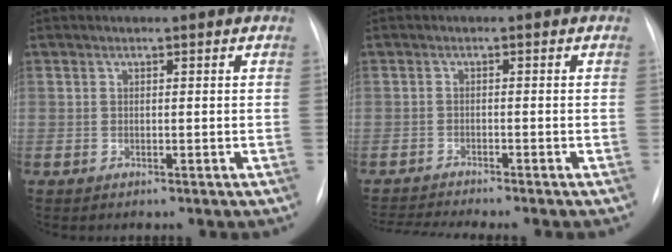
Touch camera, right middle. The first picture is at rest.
{"total": 6.6, "force": [-6.0, -1.1, 2.4], "torque": [-0.031, -0.014, -0.095]}